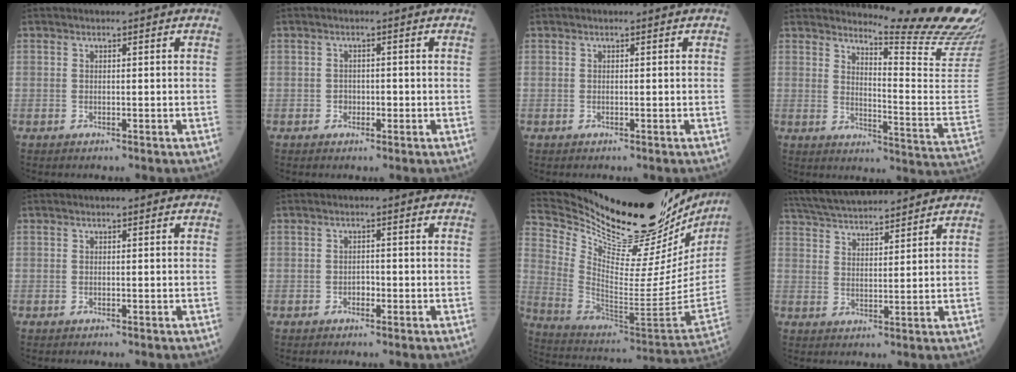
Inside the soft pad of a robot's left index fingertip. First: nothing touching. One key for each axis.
{"total": 1.4, "fx": -0.7, "fy": 1.1, "fz": 0.6, "tx": -0.008, "ty": 0.001, "tz": -0.011}
{"total": 0.0}
{"total": 17.7, "fx": 16.6, "fy": -1.9, "fz": 5.8, "tx": -0.097, "ty": -0.153, "tz": 0.194}
{"total": 0.0}
{"total": 1.1, "fx": -0.8, "fy": 0.6, "fz": 0.5, "tx": -0.006, "ty": 0.000, "tz": -0.015}
{"total": 35.7, "fx": 31.0, "fy": 6.9, "fz": 16.2, "tx": -0.279, "ty": -0.115, "tz": 0.429}
{"total": 13.3, "fx": 12.4, "fy": 1.8, "fz": 4.7, "tx": -0.090, "ty": 0.031, "tz": 0.203}